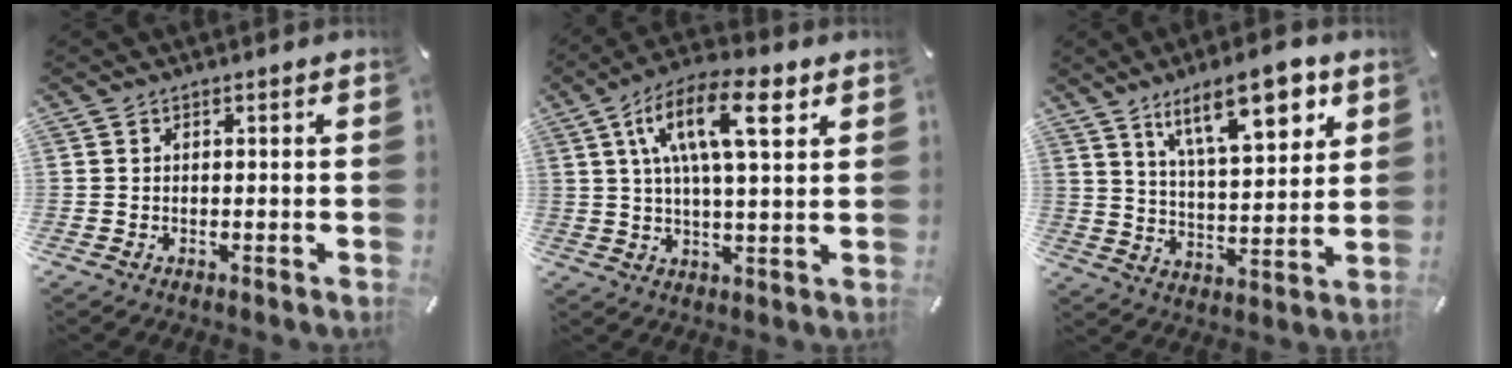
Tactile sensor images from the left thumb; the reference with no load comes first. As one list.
[{"total": 14.0, "force": [5.5, 5.0, 11.9], "torque": [-0.217, 0.002, 0.089]}, {"total": 16.1, "force": [9.4, 6.2, 11.4], "torque": [-0.167, -0.039, 0.152]}]